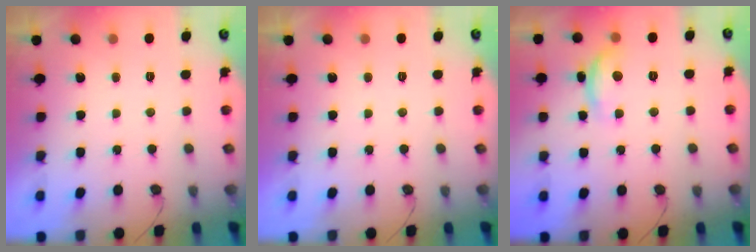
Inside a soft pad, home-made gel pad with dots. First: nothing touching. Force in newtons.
{"total": 0.0}
{"total": 9.6, "press": 9.6, "slide": 0.5}